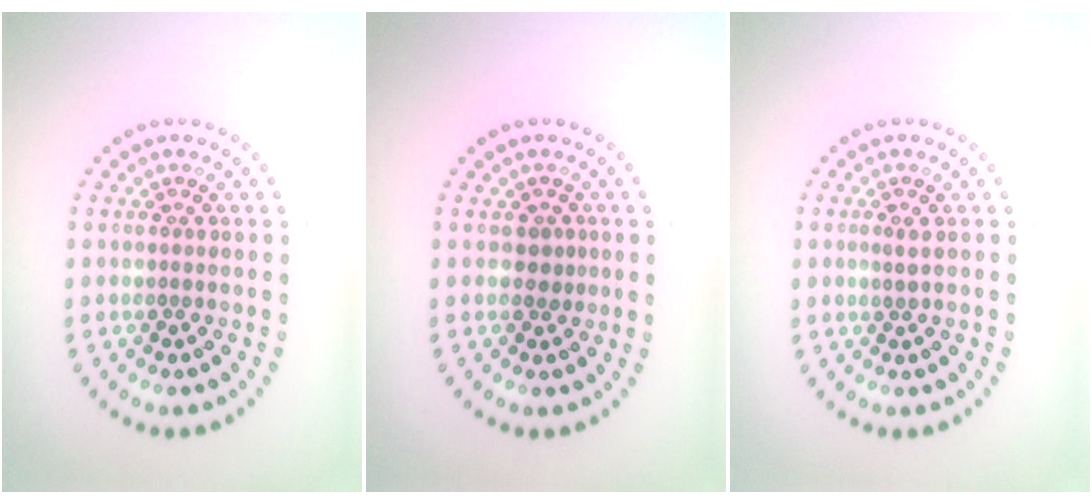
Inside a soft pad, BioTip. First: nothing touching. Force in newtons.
{"total": 1.2, "press": 0.9, "slide": 0.8}
{"total": 0.9, "press": 0.8, "slide": 0.3}